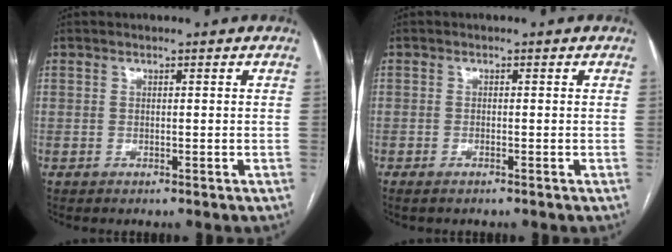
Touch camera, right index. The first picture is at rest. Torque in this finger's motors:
{"motor_torque": [0.11, -0.01, 0.06, -0.01]}